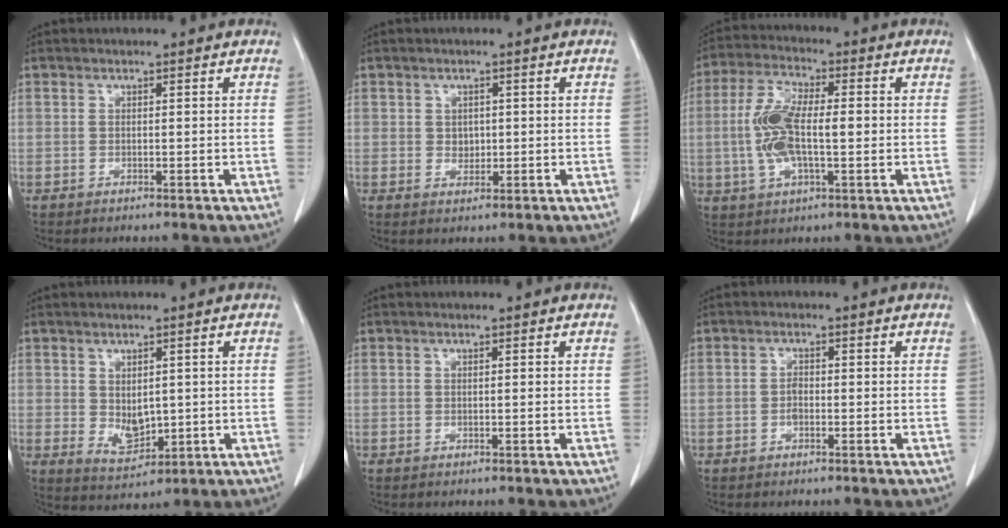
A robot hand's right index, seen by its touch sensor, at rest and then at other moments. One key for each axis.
{"total": 1.9, "fx": 0.1, "fy": 1.7, "fz": 1.0, "tx": -0.013, "ty": 0.000, "tz": 0.006}
{"total": 10.2, "fx": -0.3, "fy": 3.5, "fz": 9.6, "tx": -0.209, "ty": 0.012, "tz": -0.004}
{"total": 4.9, "fx": 0.2, "fy": 3.1, "fz": 3.8, "tx": -0.068, "ty": -0.009, "tz": 0.021}
{"total": 0.0}
{"total": 1.5, "fx": -0.4, "fy": 0.8, "fz": 1.2, "tx": -0.021, "ty": 0.003, "tz": -0.008}